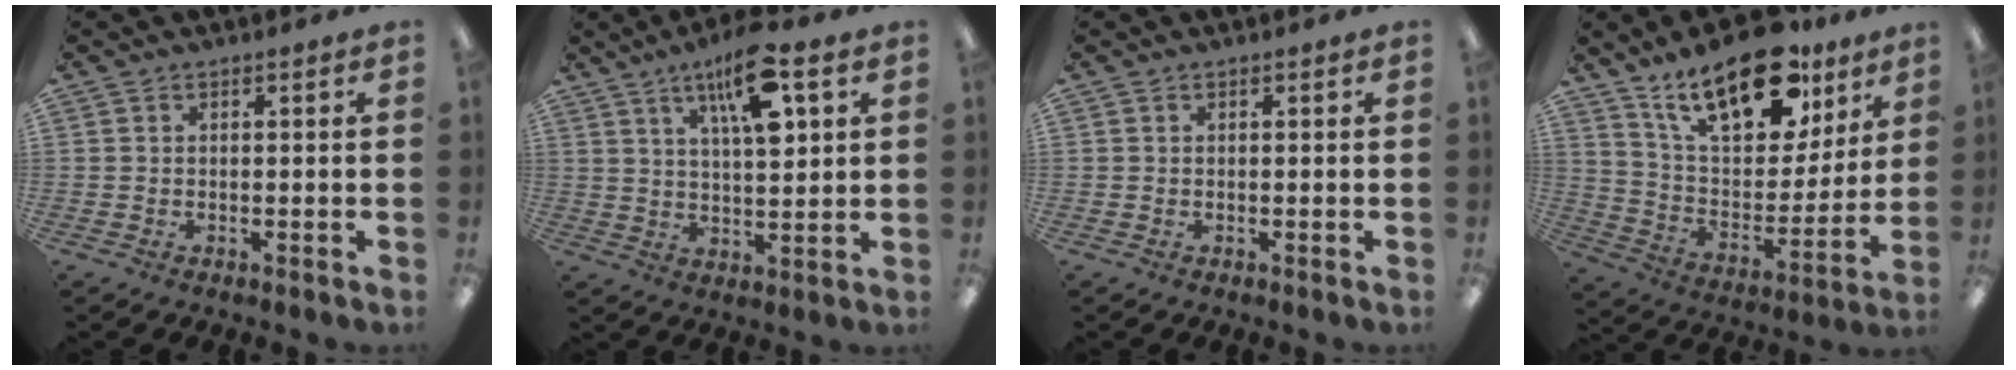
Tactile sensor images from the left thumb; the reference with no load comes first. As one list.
[{"total": 12.3, "force": [6.2, 4.1, 9.7], "torque": [-0.155, -0.019, 0.102]}, {"total": 0.0}, {"total": 23.1, "force": [15.6, 10.3, 13.6], "torque": [-0.216, -0.087, 0.270]}]